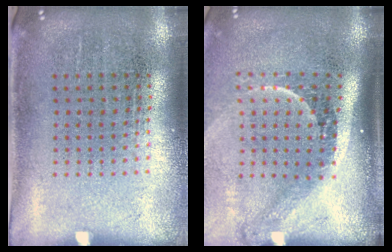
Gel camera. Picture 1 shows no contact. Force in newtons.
{"total": 2.2, "press": 1.4, "slide": 1.7}